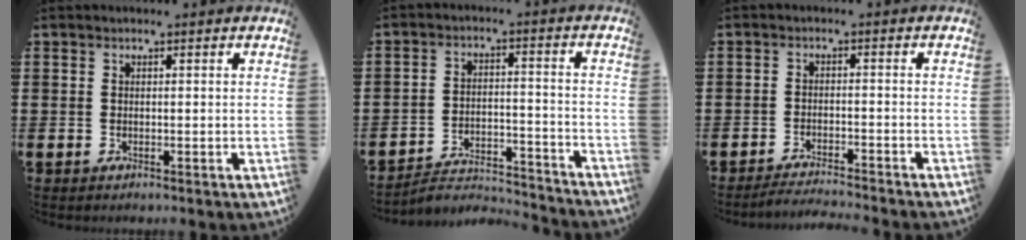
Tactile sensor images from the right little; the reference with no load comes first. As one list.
[{"total": 3.7, "force": [-3.6, 0.7, 0.6], "torque": [-0.016, 0.001, -0.077]}, {"total": 2.2, "force": [-2.2, -0.3, 0.4], "torque": [-0.006, 0.003, -0.045]}]